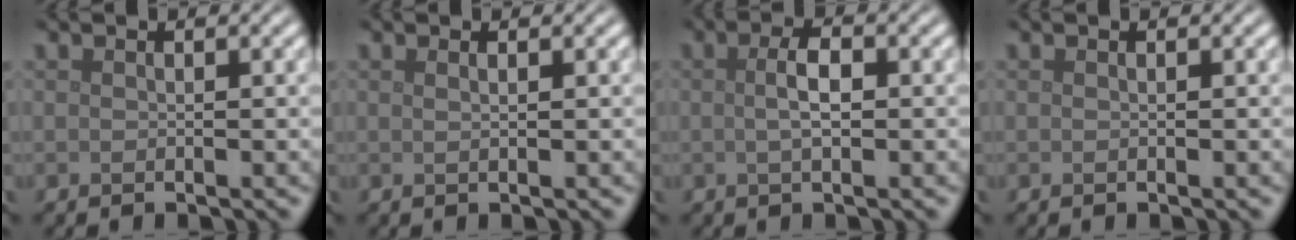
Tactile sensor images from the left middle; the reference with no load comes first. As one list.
[{"total": 1.2, "force": [0.5, 0.5, 1.0], "torque": [-0.003, -0.003, -0.003]}, {"total": 2.6, "force": [0.1, 0.8, 2.5], "torque": [-0.048, 0.004, 0.000]}, {"total": 0.0}]